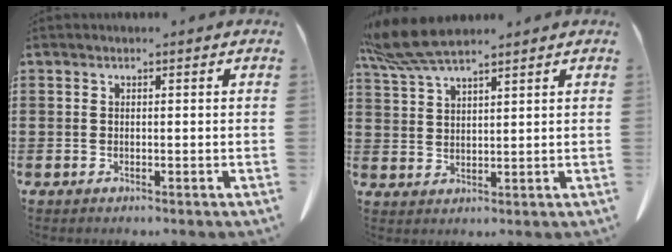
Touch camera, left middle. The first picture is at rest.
{"total": 6.7, "force": [5.6, 1.0, 3.6], "torque": [-0.086, -0.007, 0.106]}